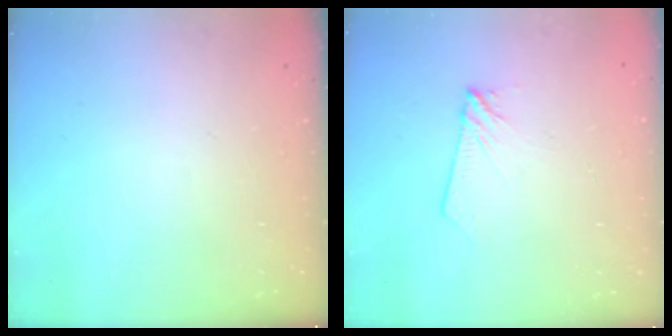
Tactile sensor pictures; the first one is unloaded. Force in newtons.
{"total": 4.6, "press": 4.6, "slide": 0.5}